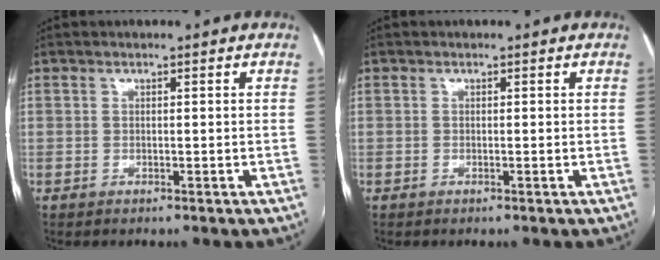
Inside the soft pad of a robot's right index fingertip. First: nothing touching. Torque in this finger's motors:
{"motor_torque": [-0.23, 0.09, 0.03, 0.01]}